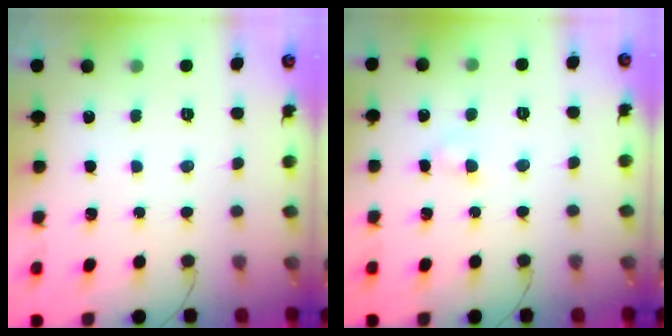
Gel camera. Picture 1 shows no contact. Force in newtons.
{"total": 2.6, "press": 2.4, "slide": 0.9}